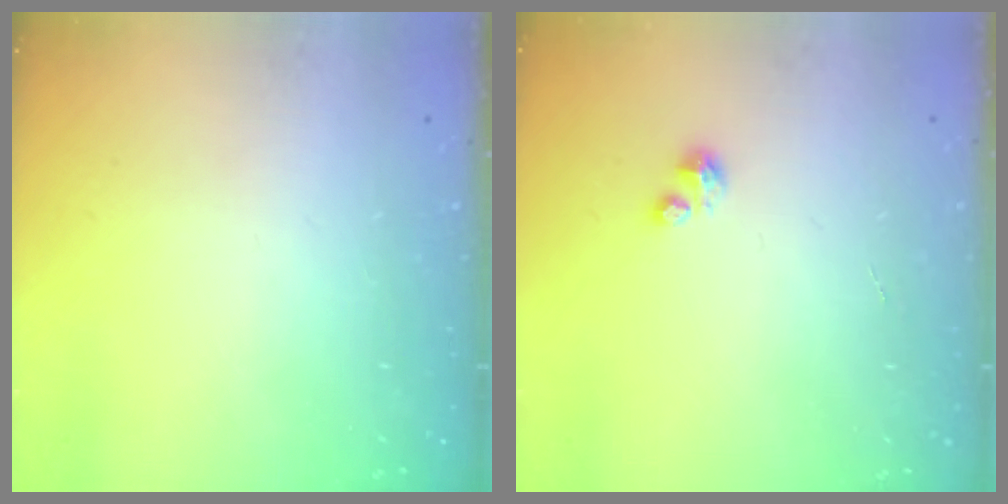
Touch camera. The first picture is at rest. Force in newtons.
{"total": 0.9, "press": 0.9, "slide": 0.3}